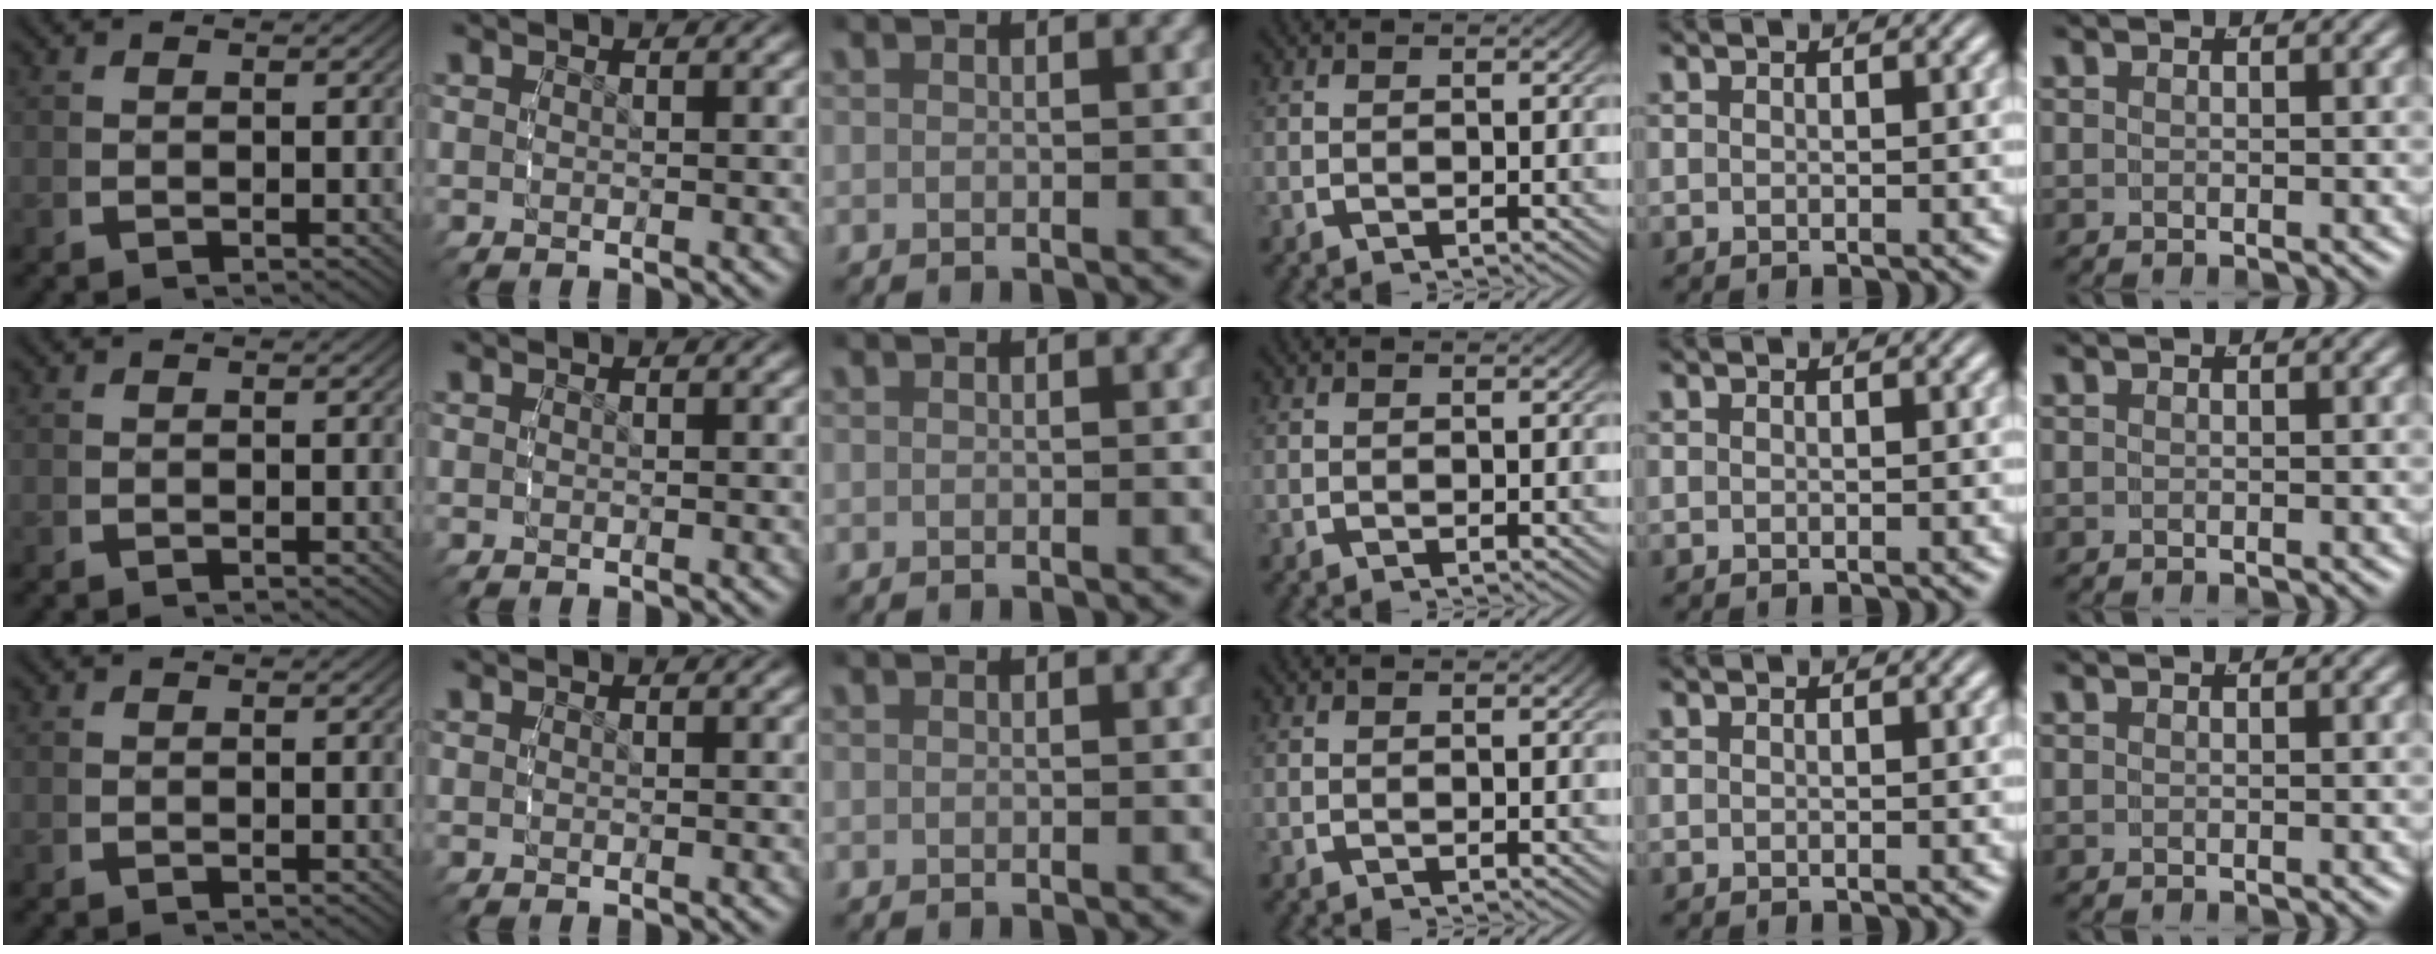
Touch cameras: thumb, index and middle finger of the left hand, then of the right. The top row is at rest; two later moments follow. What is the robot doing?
{"motion": "reach", "object": "backpack"}